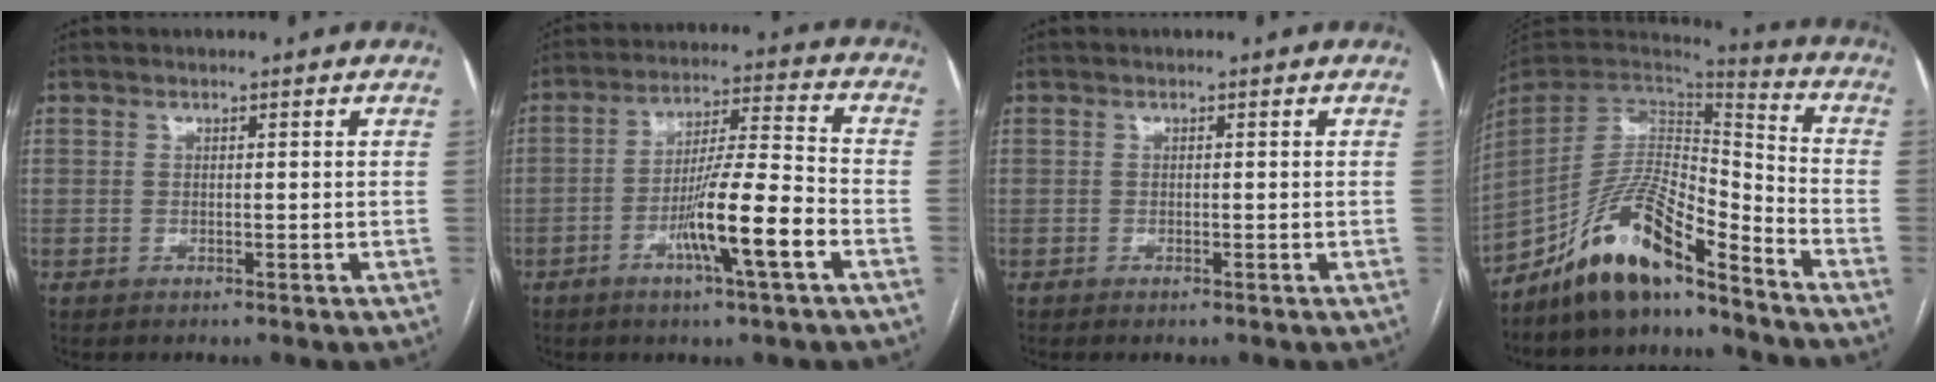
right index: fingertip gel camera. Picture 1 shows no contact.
{"total": 12.0, "force": [-4.8, 0.2, 11.0], "torque": [-0.193, 0.000, -0.083]}
{"total": 0.6, "force": [-0.5, 0.1, 0.4], "torque": [-0.010, -0.002, -0.005]}
{"total": 14.4, "force": [-11.4, 2.4, 8.4], "torque": [-0.157, 0.021, -0.205]}